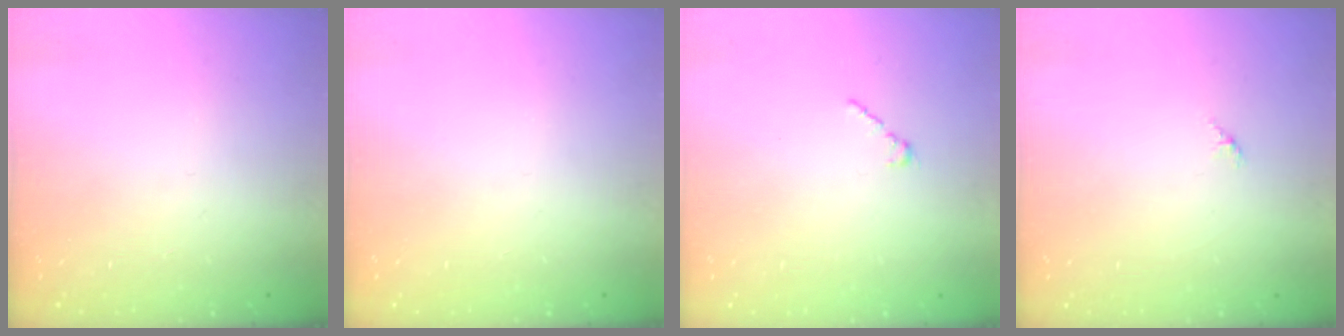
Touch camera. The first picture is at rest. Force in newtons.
{"total": 0.0}
{"total": 1.7, "press": 1.7, "slide": 0.5}
{"total": 1.5, "press": 1.4, "slide": 0.4}